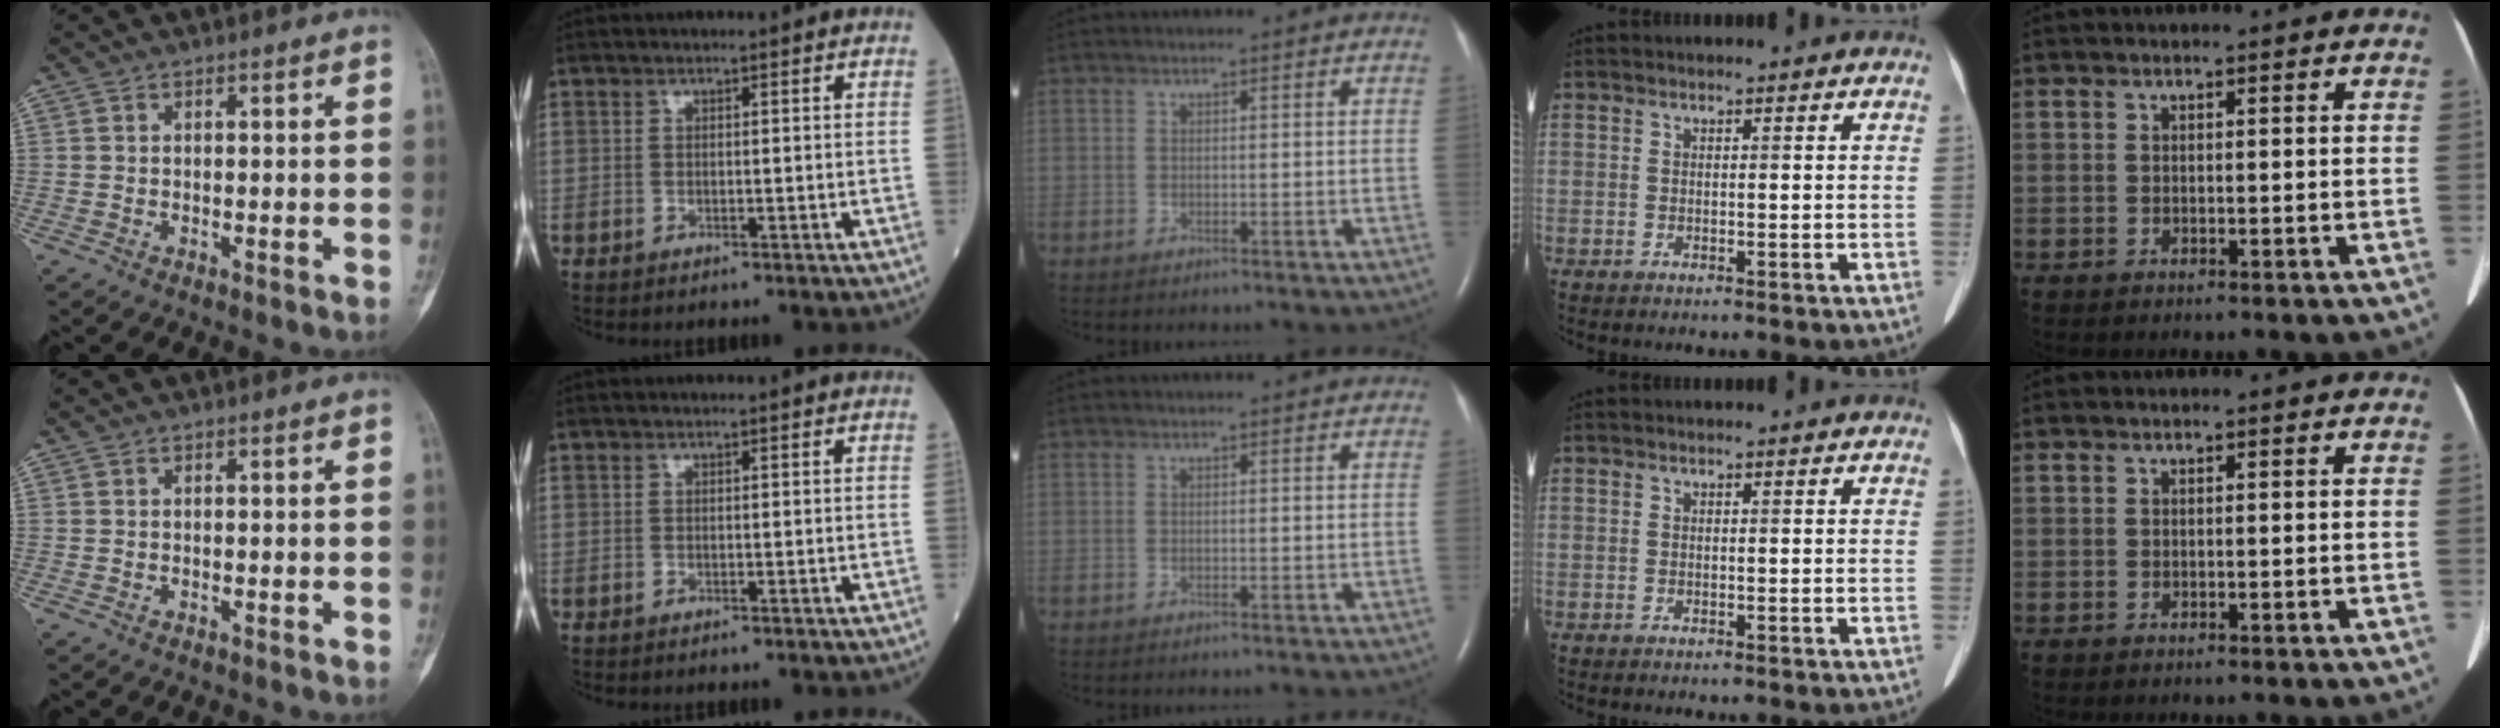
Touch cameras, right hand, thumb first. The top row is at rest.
{}